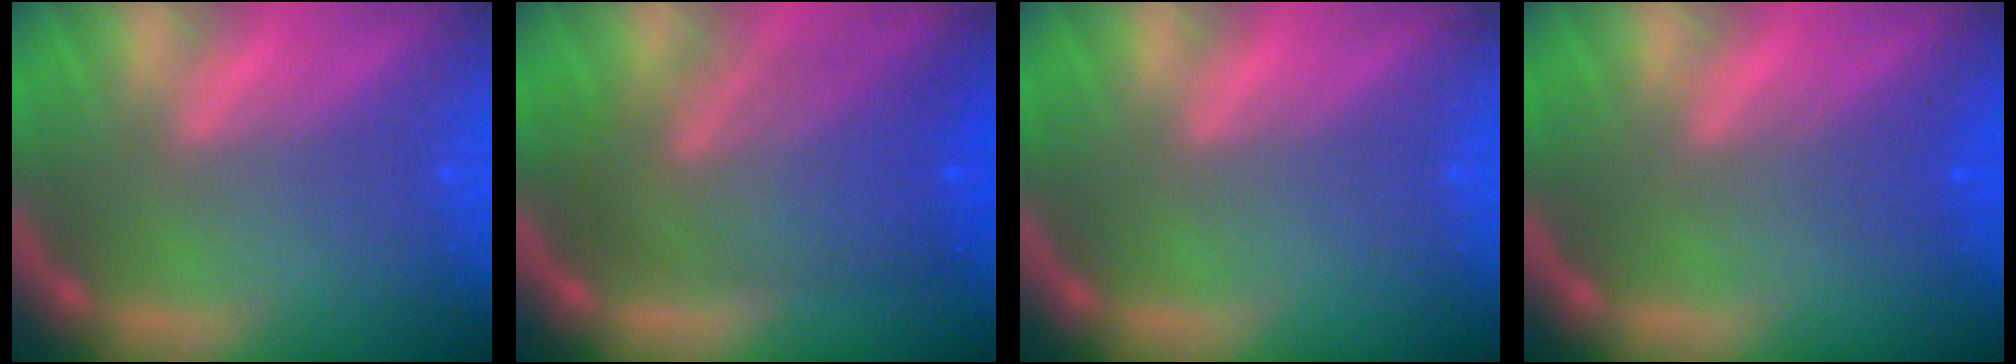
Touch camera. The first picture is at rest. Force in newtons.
{"total": 8.6}
{"total": 0.0}
{"total": 1.5}